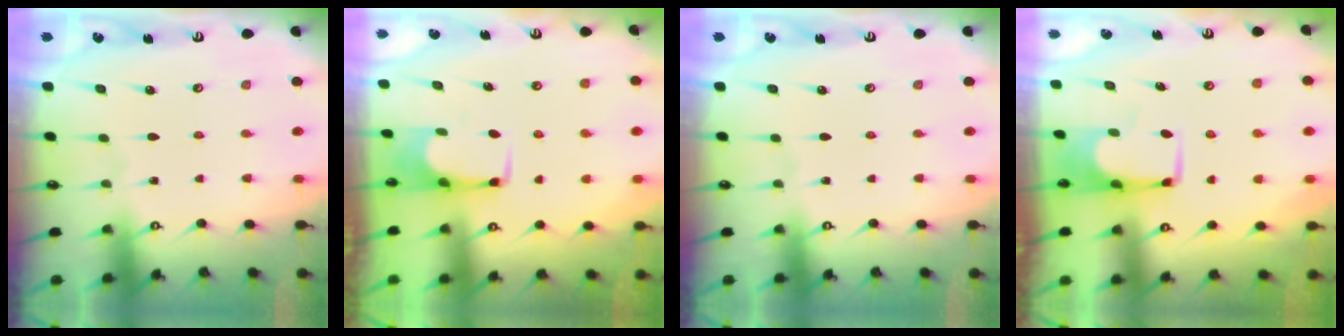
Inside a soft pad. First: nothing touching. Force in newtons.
{"total": 2.5, "press": 2.5, "slide": 0.4}
{"total": 0.0}
{"total": 1.6, "press": 1.5, "slide": 0.3}